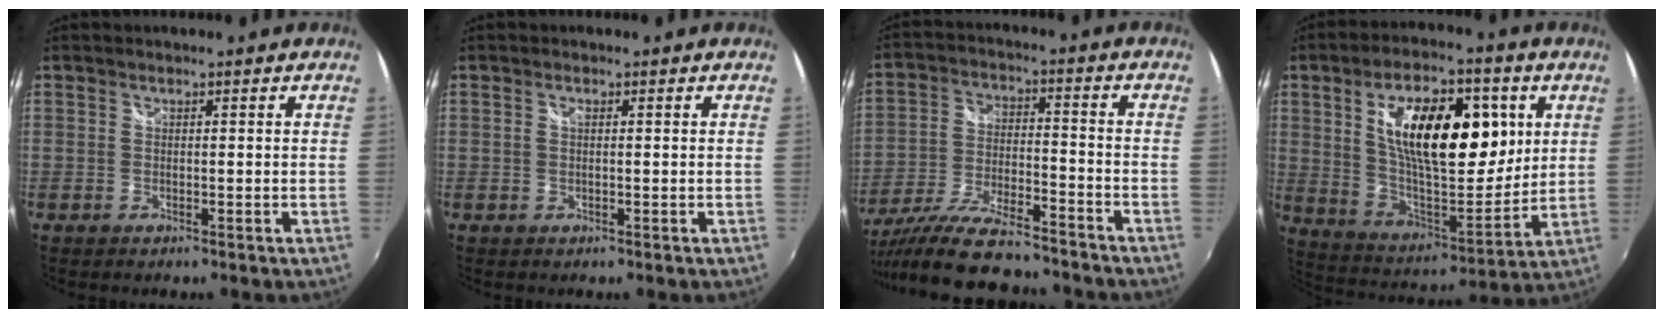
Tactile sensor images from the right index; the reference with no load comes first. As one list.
[{"total": 0.5, "force": [0.1, 0.2, 0.5], "torque": [-0.009, 0.002, 0.001]}, {"total": 18.5, "force": [-16.1, 3.0, 8.7], "torque": [-0.177, -0.044, -0.270]}, {"total": 21.7, "force": [6.1, 10.0, 18.2], "torque": [-0.303, 0.000, 0.109]}]